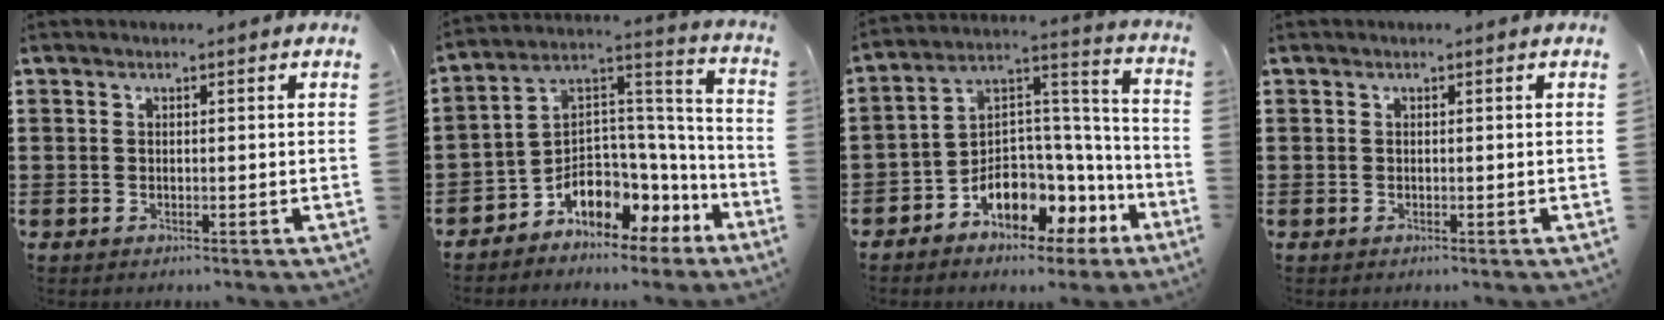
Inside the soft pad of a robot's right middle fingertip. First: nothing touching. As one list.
[{"total": 5.5, "force": [-3.0, 4.1, 1.9], "torque": [-0.057, -0.024, -0.061]}, {"total": 7.0, "force": [-4.3, 4.6, 3.1], "torque": [-0.072, -0.013, -0.080]}, {"total": 0.0}]